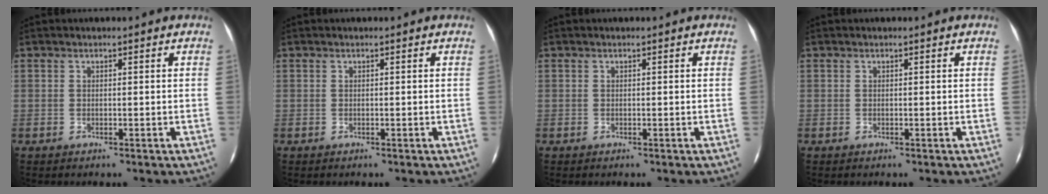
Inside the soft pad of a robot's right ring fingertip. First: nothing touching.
{"total": 0.0}
{"total": 0.0}
{"total": 0.0}